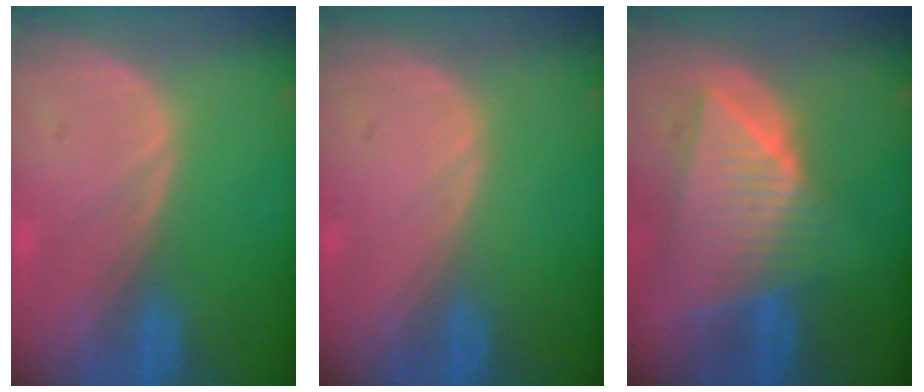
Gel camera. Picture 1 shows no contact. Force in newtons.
{"total": 0.0}
{"total": 9.0, "press": 8.0, "slide": 4.2}